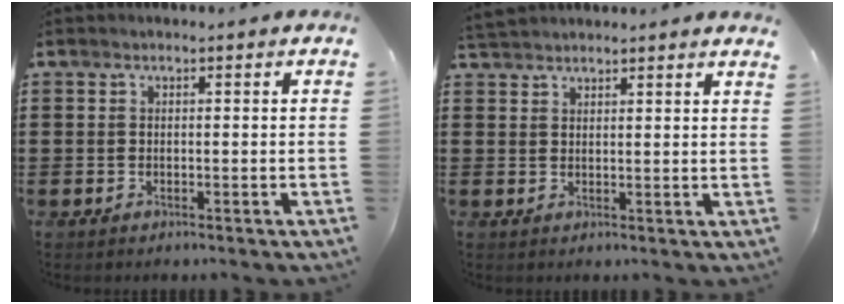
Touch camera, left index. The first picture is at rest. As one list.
[{"total": 2.5, "force": [2.5, -0.4, 0.2], "torque": [-0.012, -0.001, 0.049]}]